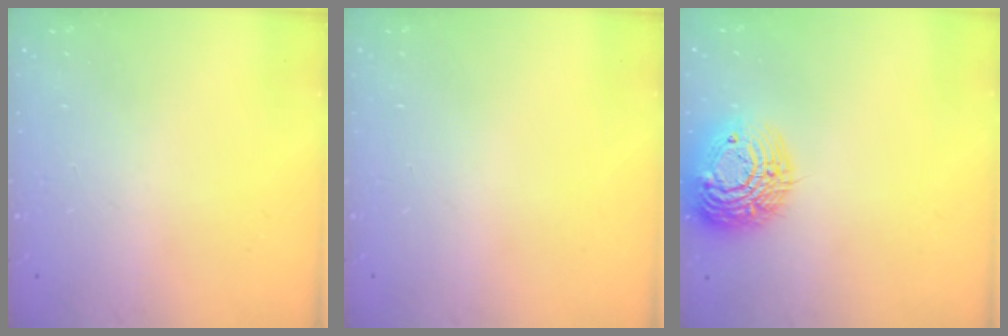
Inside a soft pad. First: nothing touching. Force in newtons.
{"total": 0.0}
{"total": 16.8, "press": 16.7, "slide": 1.3}